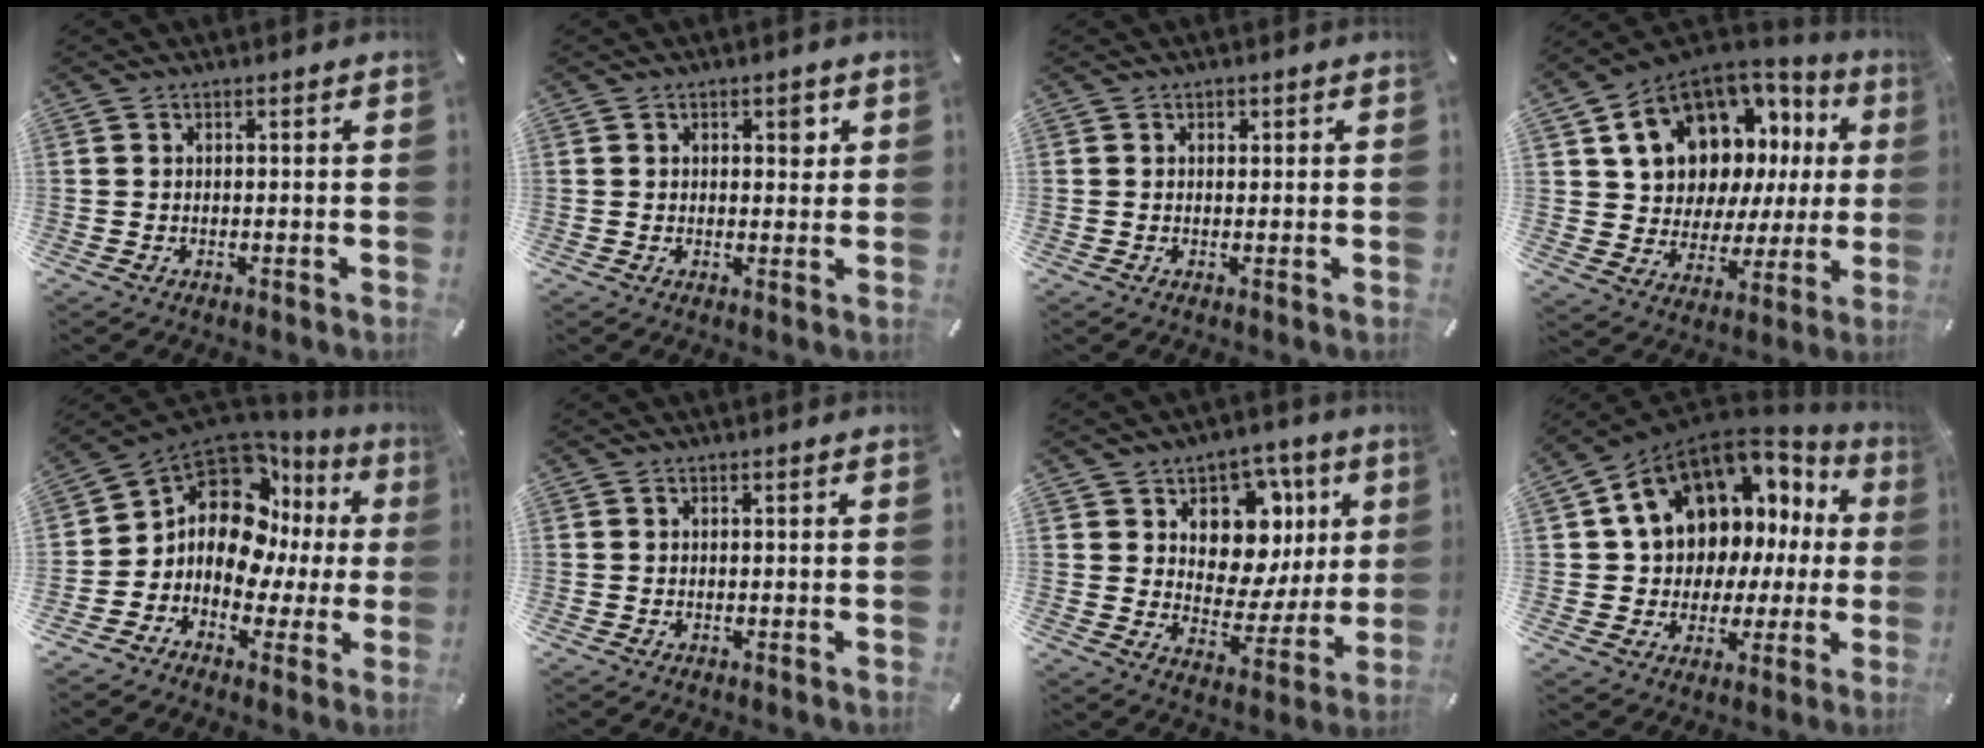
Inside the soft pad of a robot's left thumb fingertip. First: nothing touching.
{"total": 2.9, "force": [1.0, 1.8, 2.0], "torque": [-0.012, -0.005, 0.008]}
{"total": 0.9, "force": [0.2, 0.8, 0.3], "torque": [0.003, 0.001, 0.002]}
{"total": 17.3, "force": [8.9, 12.3, 8.2], "torque": [-0.140, -0.061, 0.175]}
{"total": 13.8, "force": [4.1, 10.1, 8.4], "torque": [-0.163, -0.048, 0.065]}
{"total": 0.0}
{"total": 12.3, "force": [5.2, 9.6, 5.5], "torque": [-0.067, -0.053, 0.096]}
{"total": 14.6, "force": [5.8, 11.3, 7.2], "torque": [-0.127, -0.044, 0.112]}